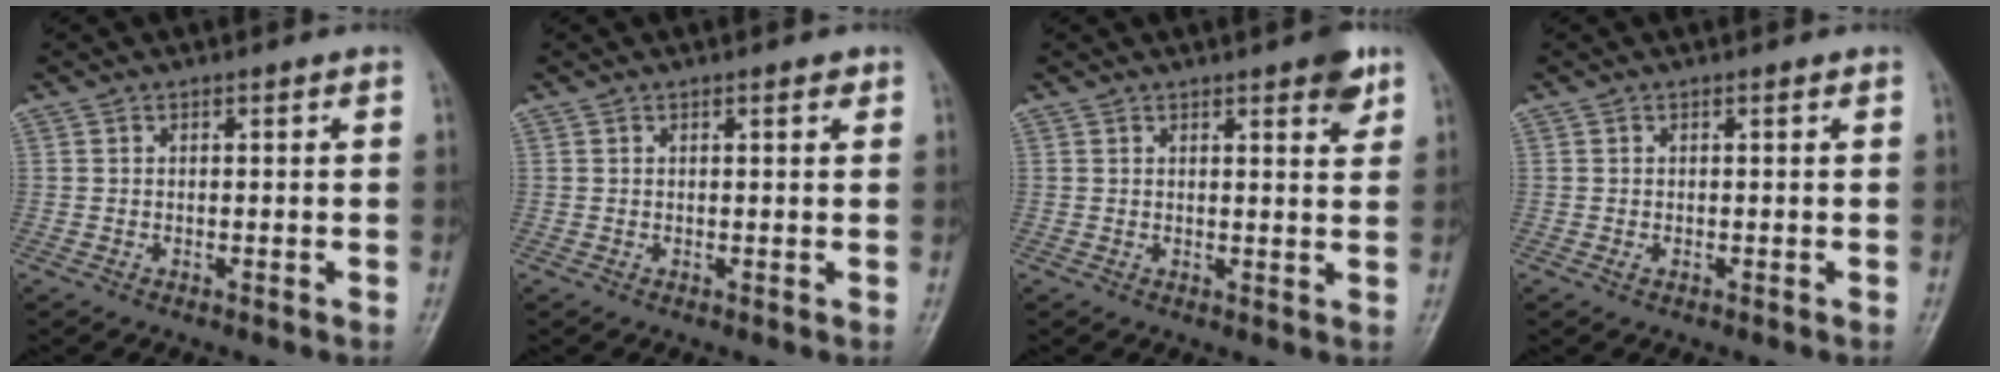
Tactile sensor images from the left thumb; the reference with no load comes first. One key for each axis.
{"total": 1.2, "fx": 0.7, "fy": 0.4, "fz": 0.9, "tx": -0.011, "ty": -0.001, "tz": 0.008}
{"total": 4.6, "fx": 2.8, "fy": 1.2, "fz": 3.5, "tx": -0.036, "ty": -0.013, "tz": 0.031}
{"total": 0.9, "fx": 0.1, "fy": 0.4, "fz": 0.8, "tx": -0.014, "ty": 0.001, "tz": 0.004}